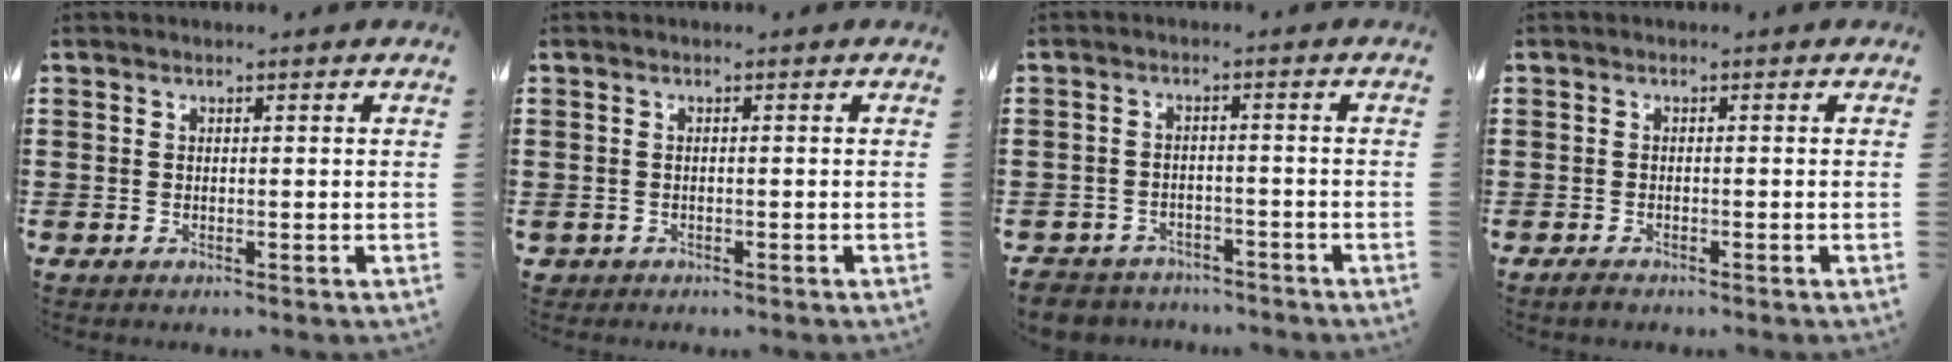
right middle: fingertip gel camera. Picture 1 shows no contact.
{"total": 0.9, "force": [-0.6, 0.6, -0.1], "torque": [0.000, 0.003, -0.016]}
{"total": 3.9, "force": [-3.7, 1.0, -0.2], "torque": [-0.008, 0.002, -0.083]}
{"total": 1.0, "force": [-0.9, 0.5, 0.3], "torque": [-0.009, -0.001, -0.018]}